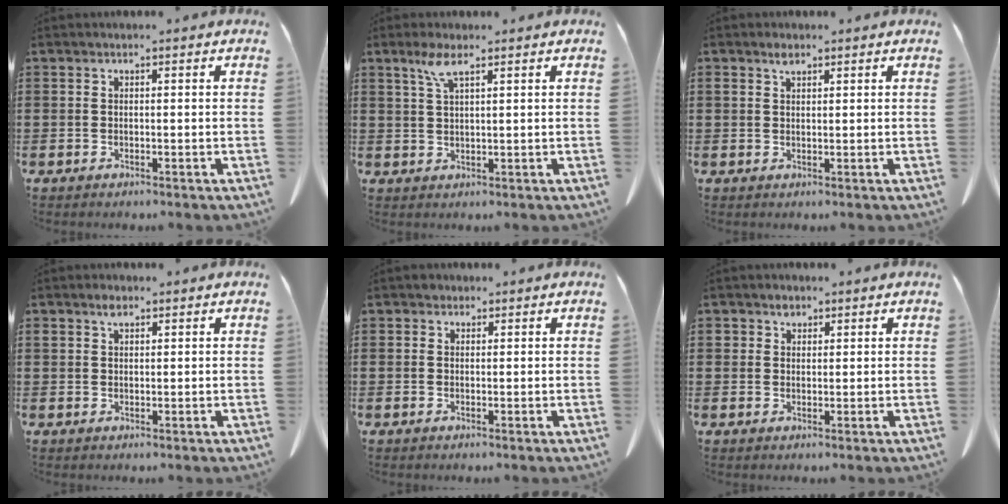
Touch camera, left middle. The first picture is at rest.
{"total": 3.9, "force": [2.4, 0.7, 3.0], "torque": [-0.067, 0.005, 0.041]}
{"total": 1.5, "force": [1.0, 0.6, 0.9], "torque": [-0.014, 0.000, 0.017]}
{"total": 1.7, "force": [1.1, 0.8, 1.0], "torque": [-0.016, 0.000, 0.017]}
{"total": 1.5, "force": [1.2, 0.9, 0.0], "torque": [-0.004, 0.004, 0.023]}
{"total": 1.7, "force": [1.2, 1.1, 0.5], "torque": [-0.006, 0.000, 0.022]}